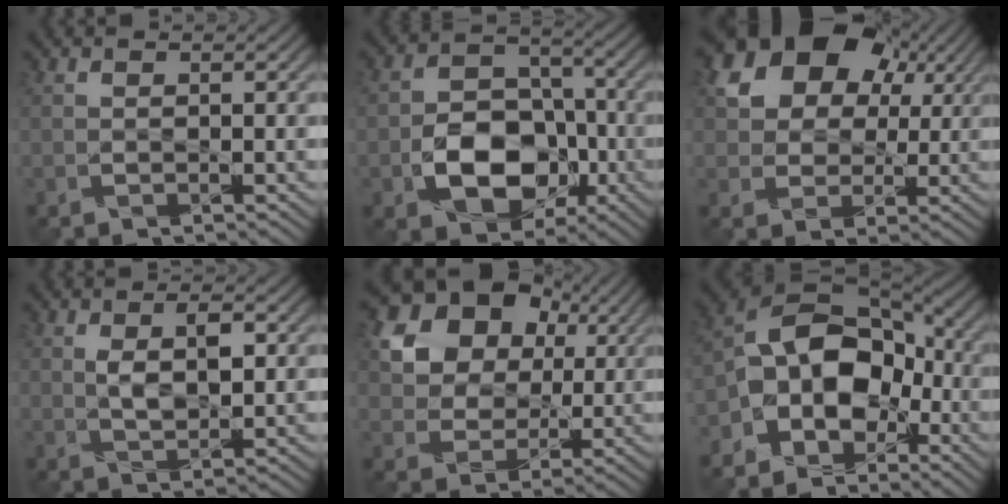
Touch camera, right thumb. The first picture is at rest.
{"total": 10.6, "force": [-3.4, 7.5, 6.6], "torque": [-0.114, -0.009, -0.064]}
{"total": 16.0, "force": [6.9, 11.9, 8.2], "torque": [-0.203, 0.067, 0.132]}
{"total": 4.3, "force": [0.9, 2.1, 3.7], "torque": [-0.076, -0.004, 0.018]}
{"total": 13.7, "force": [5.0, 10.6, 7.1], "torque": [-0.179, 0.041, 0.096]}
{"total": 11.1, "force": [-3.3, 7.9, 7.0], "torque": [-0.116, 0.002, -0.079]}